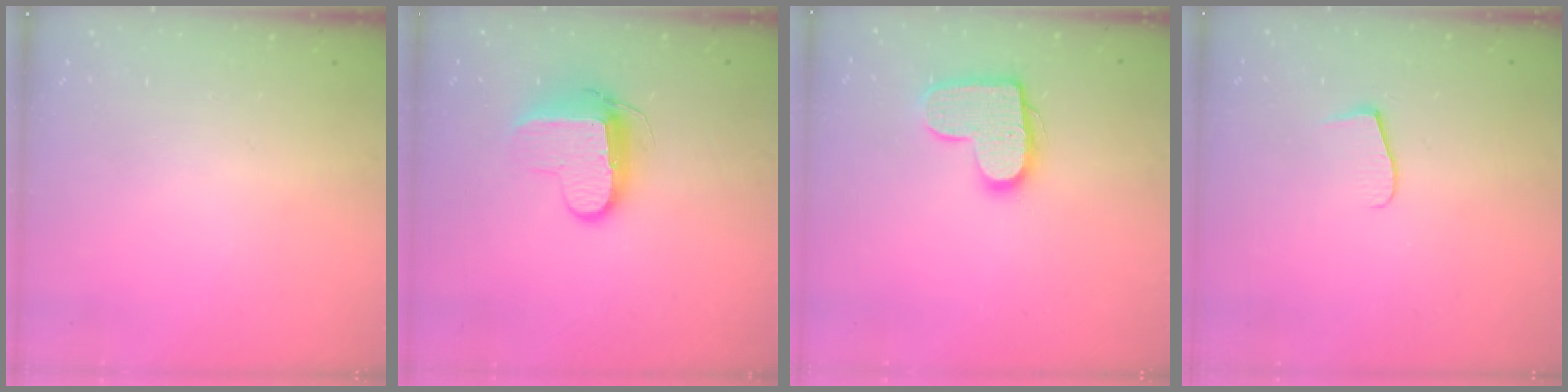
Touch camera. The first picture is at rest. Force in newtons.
{"total": 10.2, "press": 10.1, "slide": 0.8}
{"total": 12.8, "press": 12.8, "slide": 0.6}
{"total": 6.2, "press": 6.2, "slide": 0.4}